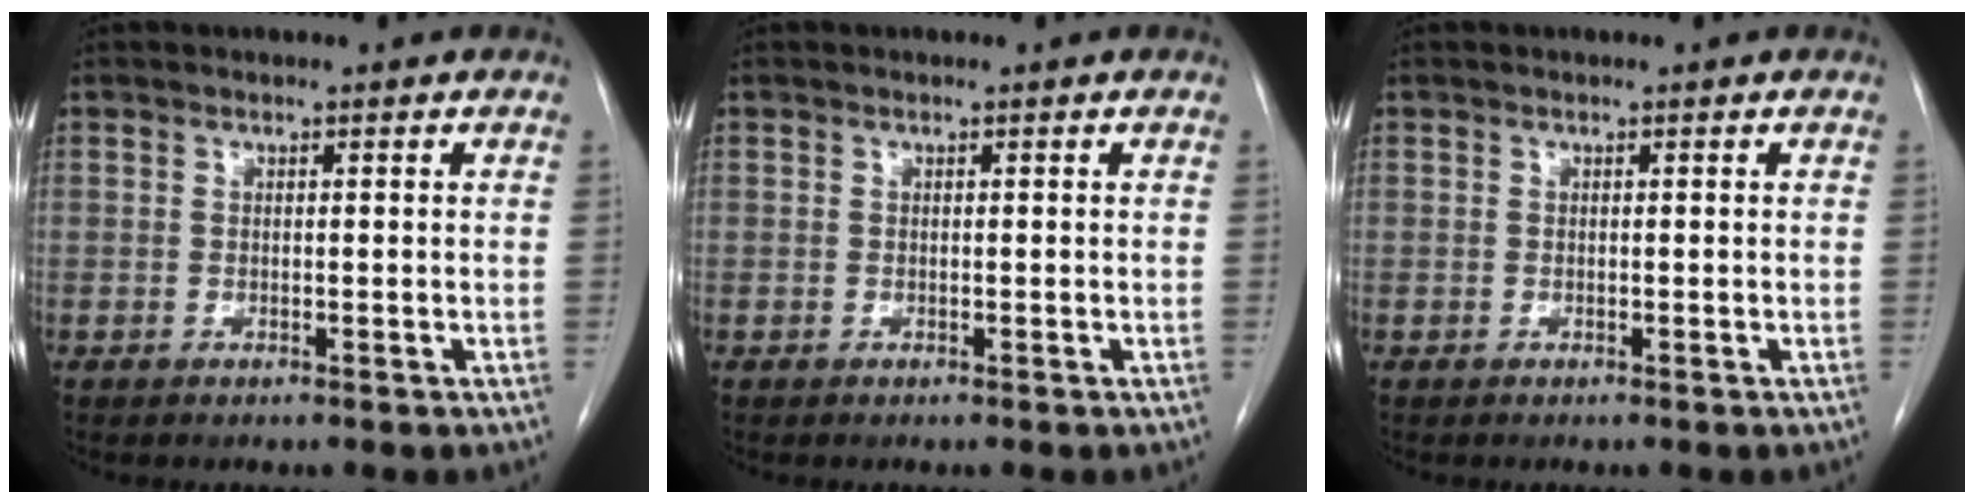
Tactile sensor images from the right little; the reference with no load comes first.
{"total": 0.0}
{"total": 0.0}